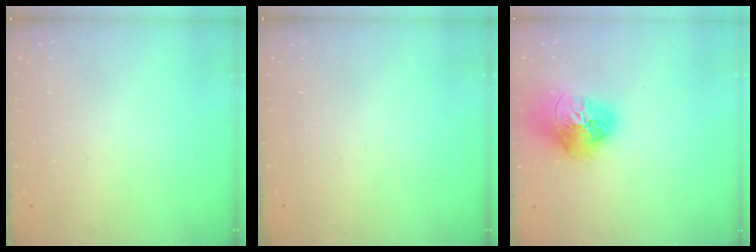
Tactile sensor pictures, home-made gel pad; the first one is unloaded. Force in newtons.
{"total": 0.0}
{"total": 18.0, "press": 17.9, "slide": 1.9}